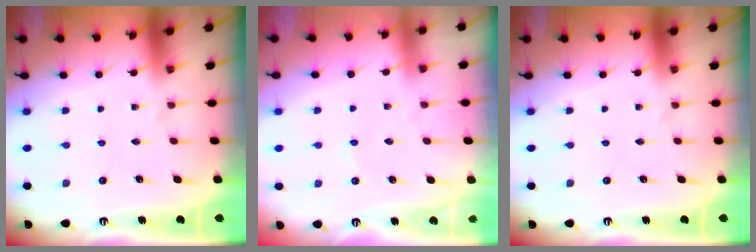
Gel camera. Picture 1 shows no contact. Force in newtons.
{"total": 1.1, "press": 1.1, "slide": 0.2}
{"total": 0.0}